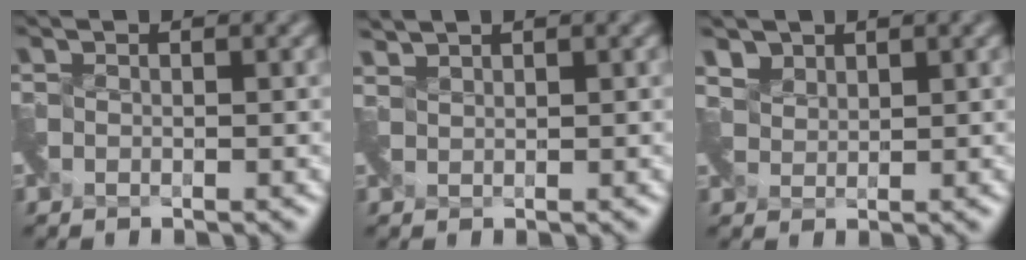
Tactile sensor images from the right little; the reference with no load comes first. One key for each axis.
{"total": 1.4, "fx": 1.4, "fy": 0.0, "fz": -0.4, "tx": 0.002, "ty": 0.011, "tz": 0.035}
{"total": 2.3, "fx": 2.1, "fy": 1.0, "fz": -0.5, "tx": 0.002, "ty": 0.003, "tz": 0.048}